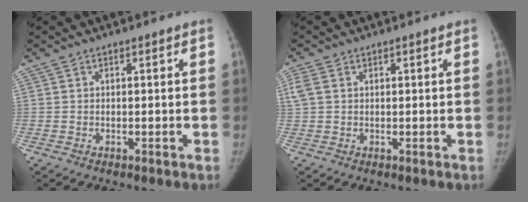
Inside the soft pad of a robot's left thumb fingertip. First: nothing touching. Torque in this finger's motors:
{"motor_torque": [-0.21, 0.87, 0.42, -0.43, 0.22]}